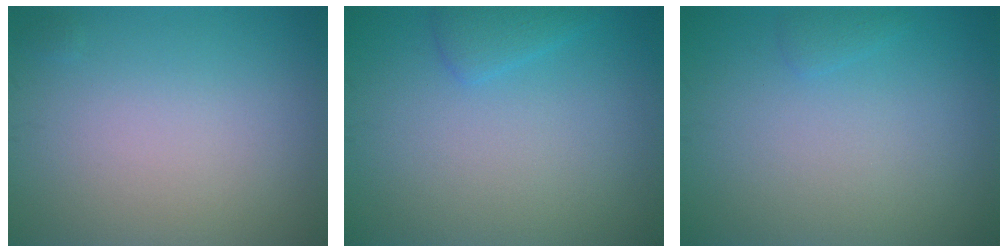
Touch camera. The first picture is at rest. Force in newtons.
{"total": 1.6, "press": 1.6, "slide": 0.1}
{"total": 0.7, "press": 0.7, "slide": 0.1}